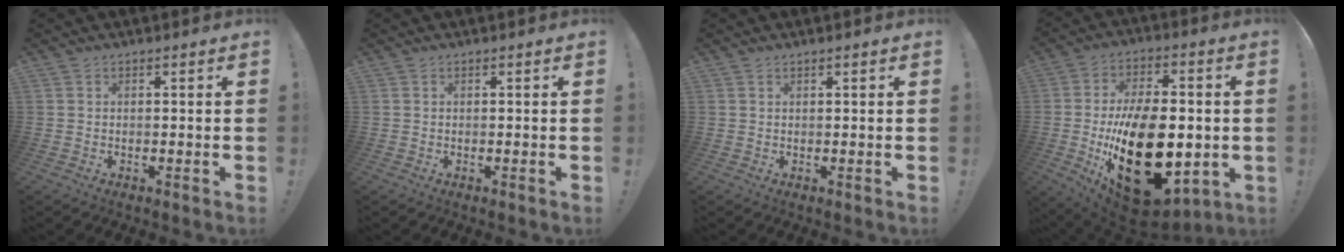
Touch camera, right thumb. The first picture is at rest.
{"total": 0.0}
{"total": 0.6, "force": [0.4, 0.0, 0.4], "torque": [-0.005, 0.000, 0.007]}
{"total": 29.9, "force": [-5.4, 16.8, 24.2], "torque": [-0.417, 0.019, -0.066]}